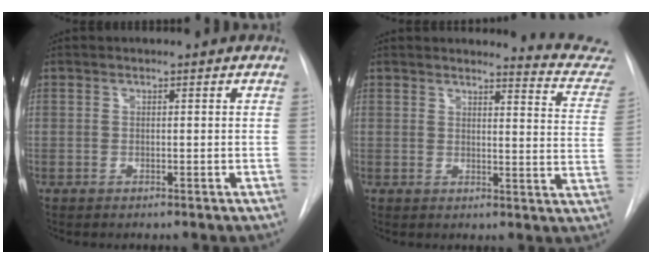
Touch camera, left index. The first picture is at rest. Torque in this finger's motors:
{"motor_torque": [1.00, -1.14, 0.06, 0.00]}